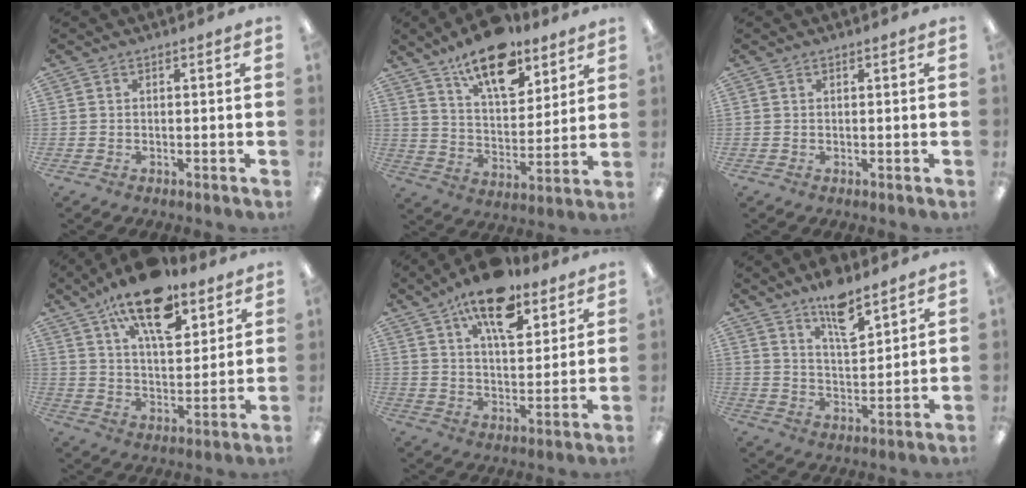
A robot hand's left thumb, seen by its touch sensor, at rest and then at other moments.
{"total": 16.2, "force": [11.8, 7.0, 8.7], "torque": [-0.136, -0.063, 0.204]}
{"total": 0.0}
{"total": 18.0, "force": [12.0, 7.7, 11.0], "torque": [-0.176, -0.058, 0.202]}
{"total": 15.1, "force": [10.2, 6.5, 9.0], "torque": [-0.143, -0.046, 0.174]}
{"total": 10.6, "force": [7.9, 3.7, 6.0], "torque": [-0.090, -0.047, 0.136]}